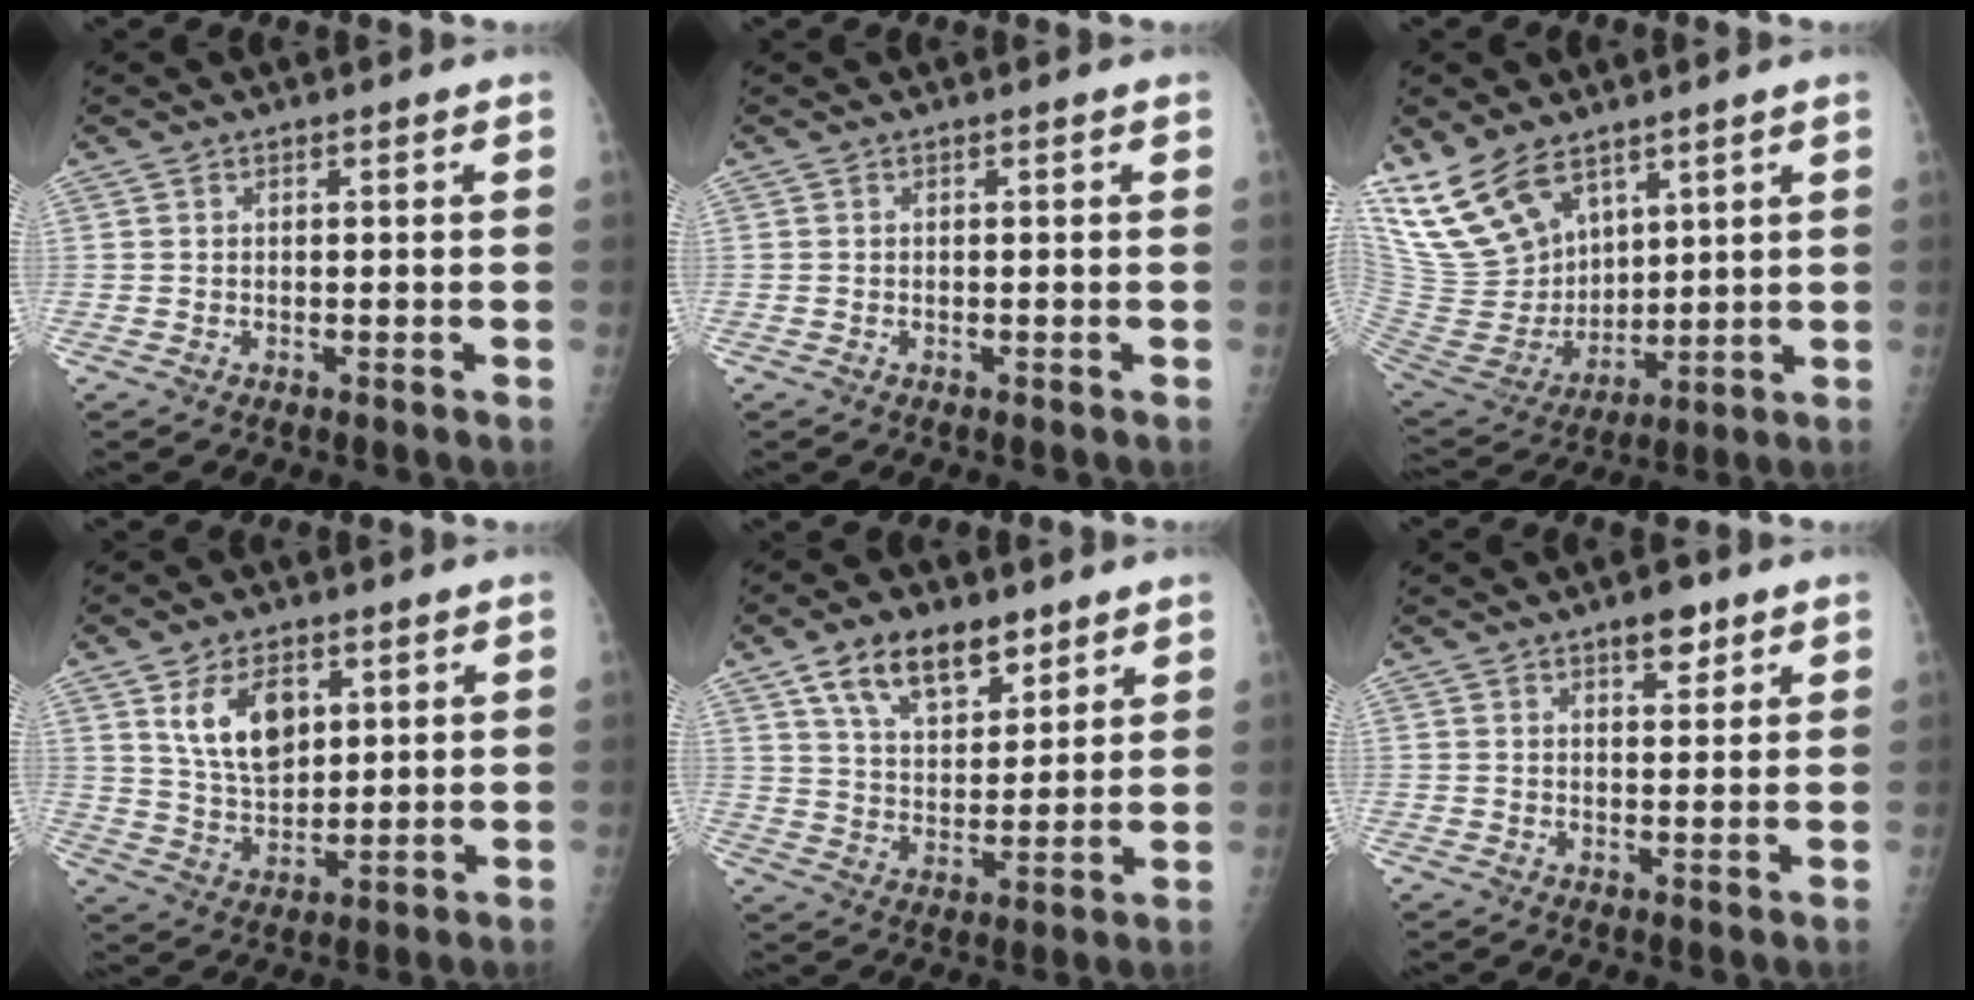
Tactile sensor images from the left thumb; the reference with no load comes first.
{"total": 0.0}
{"total": 17.9, "force": [11.7, 9.9, 9.3], "torque": [-0.164, -0.047, 0.247]}
{"total": 10.8, "force": [4.4, 6.6, 7.4], "torque": [-0.105, -0.024, 0.090]}
{"total": 12.9, "force": [7.9, 7.0, 7.4], "torque": [-0.095, -0.041, 0.142]}
{"total": 4.9, "force": [3.2, 2.2, 3.0], "torque": [-0.026, -0.018, 0.046]}